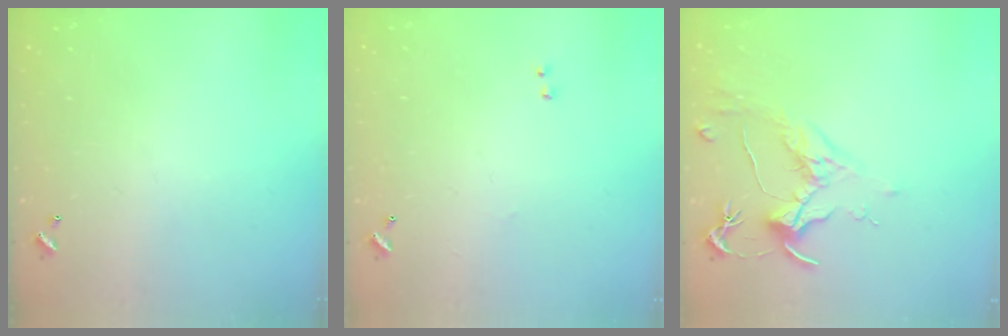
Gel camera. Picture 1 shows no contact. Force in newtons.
{"total": 2.3, "press": 2.2, "slide": 0.8}
{"total": 1.8, "press": 1.5, "slide": 0.9}